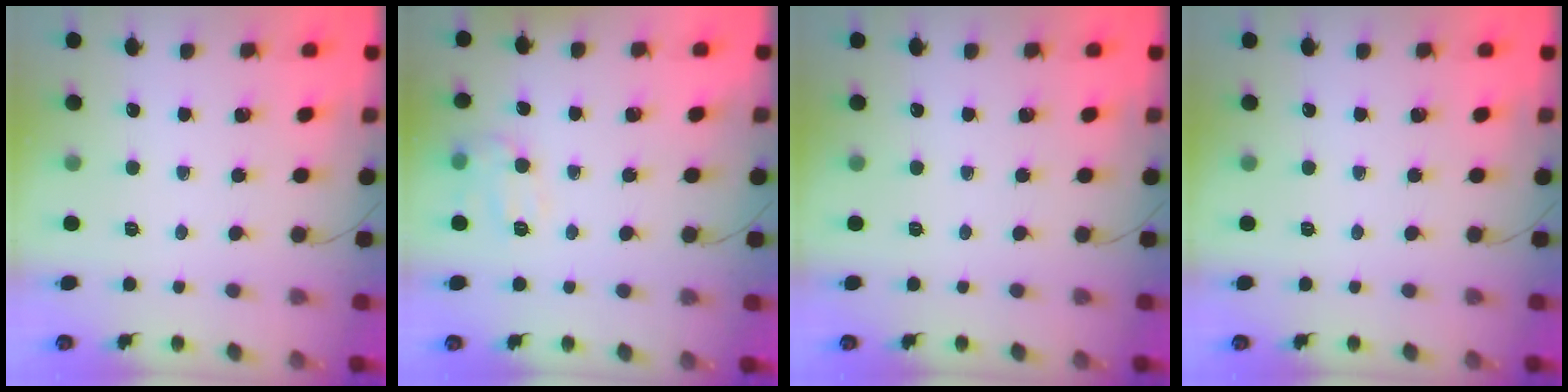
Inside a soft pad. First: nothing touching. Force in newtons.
{"total": 9.5, "press": 9.5, "slide": 0.3}
{"total": 0.0}
{"total": 0.0}